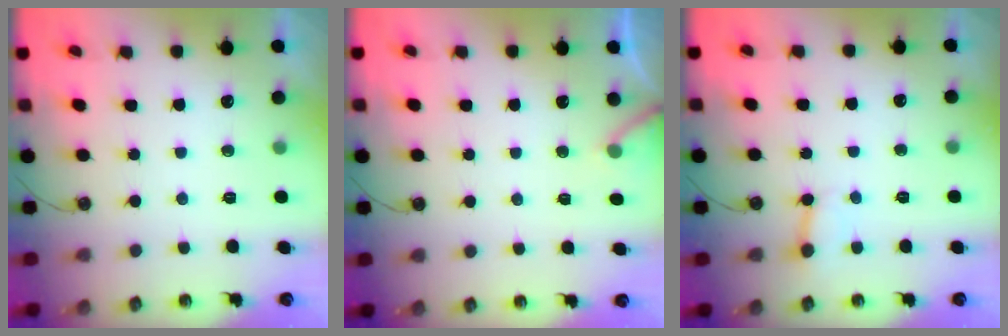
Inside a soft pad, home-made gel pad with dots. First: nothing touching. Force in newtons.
{"total": 5.9, "press": 5.9, "slide": 0.3}
{"total": 2.6, "press": 2.6, "slide": 0.1}